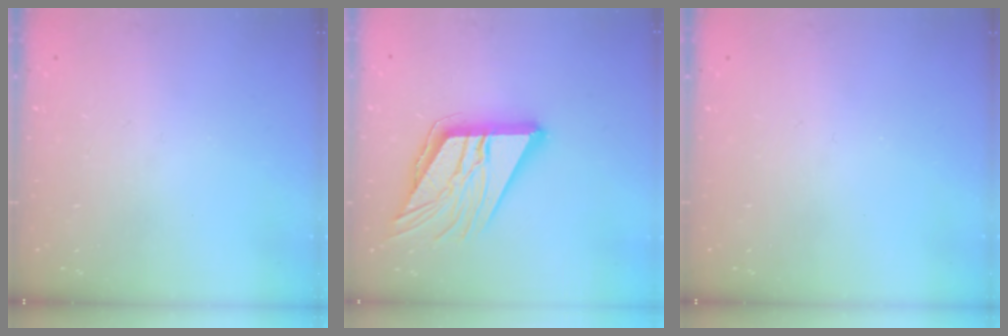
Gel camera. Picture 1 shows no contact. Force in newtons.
{"total": 17.3, "press": 17.1, "slide": 2.7}
{"total": 0.0}